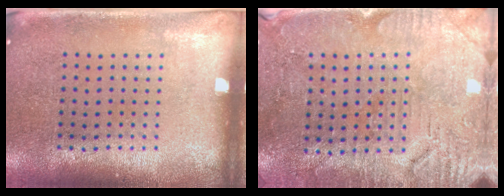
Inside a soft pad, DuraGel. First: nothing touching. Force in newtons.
{"total": 3.1, "press": 3.0, "slide": 0.6}